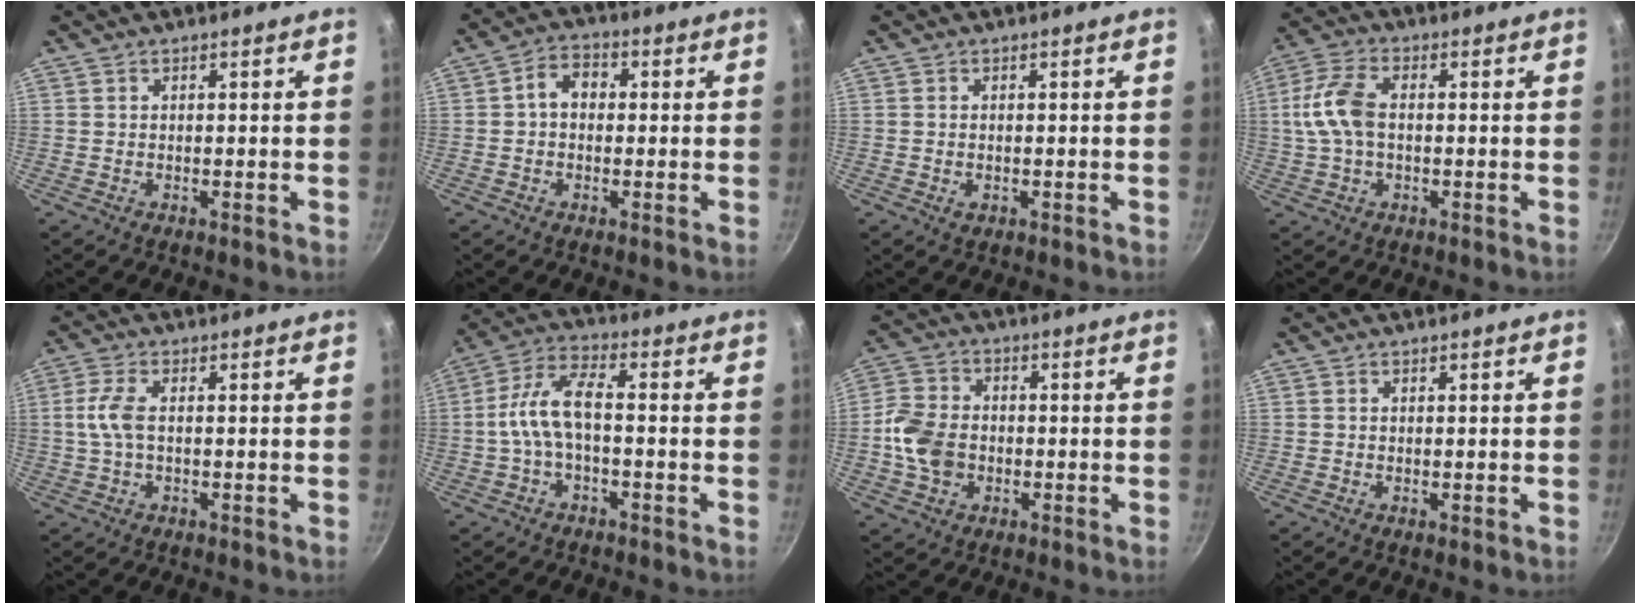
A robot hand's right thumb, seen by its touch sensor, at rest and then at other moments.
{"total": 5.1, "force": [0.3, 3.9, 3.3], "torque": [-0.035, 0.013, -0.008]}
{"total": 1.2, "force": [-0.3, 0.9, 0.8], "torque": [-0.014, 0.000, -0.004]}
{"total": 9.4, "force": [0.2, 5.6, 7.6], "torque": [-0.158, 0.021, -0.005]}
{"total": 5.1, "force": [0.1, 2.4, 4.5], "torque": [-0.105, 0.009, -0.002]}
{"total": 8.5, "force": [-1.6, 3.8, 7.5], "torque": [-0.152, 0.036, -0.042]}
{"total": 9.4, "force": [-1.5, 7.3, 5.7], "torque": [-0.096, 0.015, -0.039]}
{"total": 0.0}